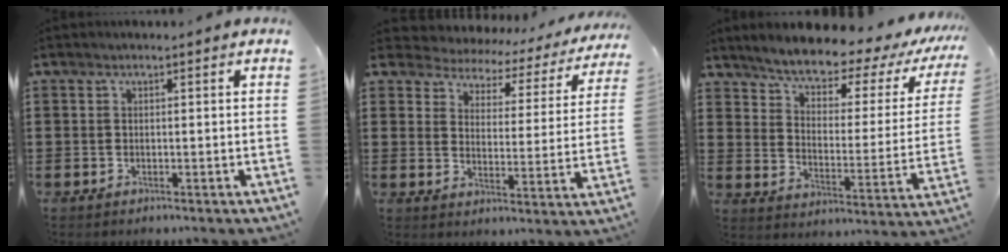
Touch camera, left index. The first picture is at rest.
{"total": 3.2, "force": [3.0, 1.2, 0.1], "torque": [-0.028, -0.026, 0.042]}
{"total": 5.2, "force": [4.9, 0.9, 1.8], "torque": [-0.057, -0.047, 0.075]}